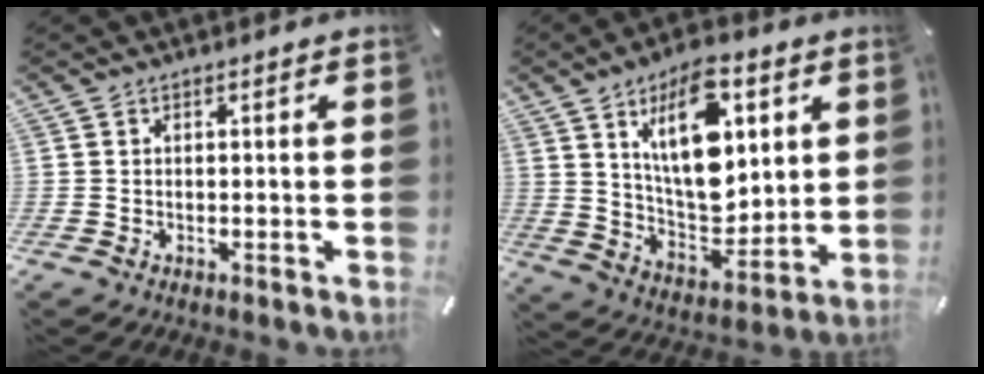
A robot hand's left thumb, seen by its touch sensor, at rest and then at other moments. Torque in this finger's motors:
{"motor_torque": [2.48, 2.53, 1.63, -0.25, 0.26]}